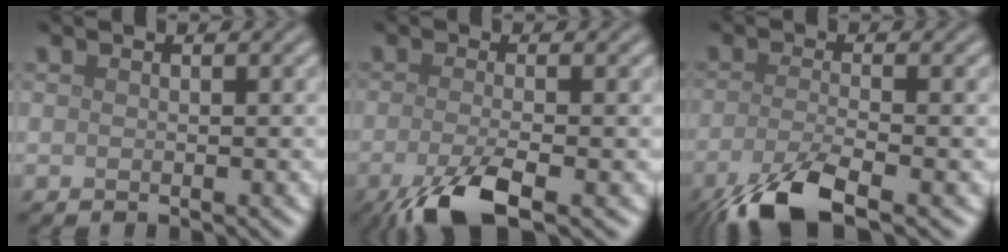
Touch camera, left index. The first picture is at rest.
{"total": 5.7, "force": [-2.9, 1.5, 4.7], "torque": [-0.085, -0.007, -0.063]}
{"total": 6.8, "force": [-4.0, 2.0, 5.1], "torque": [-0.097, -0.012, -0.085]}